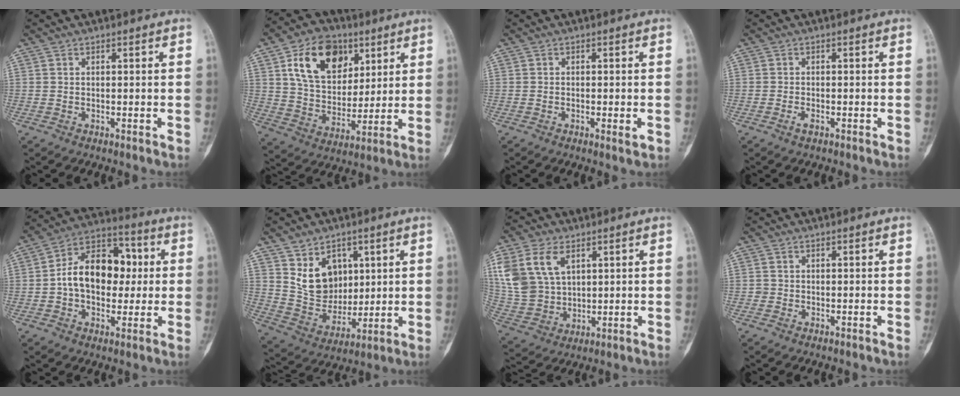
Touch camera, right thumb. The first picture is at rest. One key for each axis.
{"total": 17.3, "fx": 7.4, "fy": 11.6, "fz": 10.6, "tx": -0.142, "ty": -0.022, "tz": 0.132}
{"total": 2.0, "fx": -0.6, "fy": 0.7, "fz": 1.8, "tx": -0.031, "ty": -0.001, "tz": -0.009}
{"total": 1.3, "fx": -0.7, "fy": 0.6, "fz": 0.9, "tx": -0.017, "ty": 0.002, "tz": -0.015}
{"total": 15.8, "fx": 0.7, "fy": 10.8, "fz": 11.5, "tx": -0.142, "ty": 0.034, "tz": 0.002}
{"total": 11.4, "fx": 4.7, "fy": 8.6, "fz": 6.0, "tx": -0.067, "ty": -0.035, "tz": 0.103}
{"total": 14.8, "fx": 6.0, "fy": 9.9, "fz": 9.4, "tx": -0.195, "ty": -0.009, "tz": 0.131}
{"total": 0.6, "fx": -0.1, "fy": 0.6, "fz": 0.0, "tx": 0.003, "ty": 0.005, "tz": -0.003}